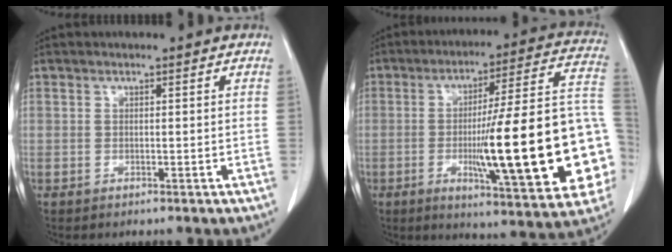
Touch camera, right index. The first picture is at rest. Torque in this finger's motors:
{"motor_torque": [2.14, 0.00, 1.06, 0.21]}